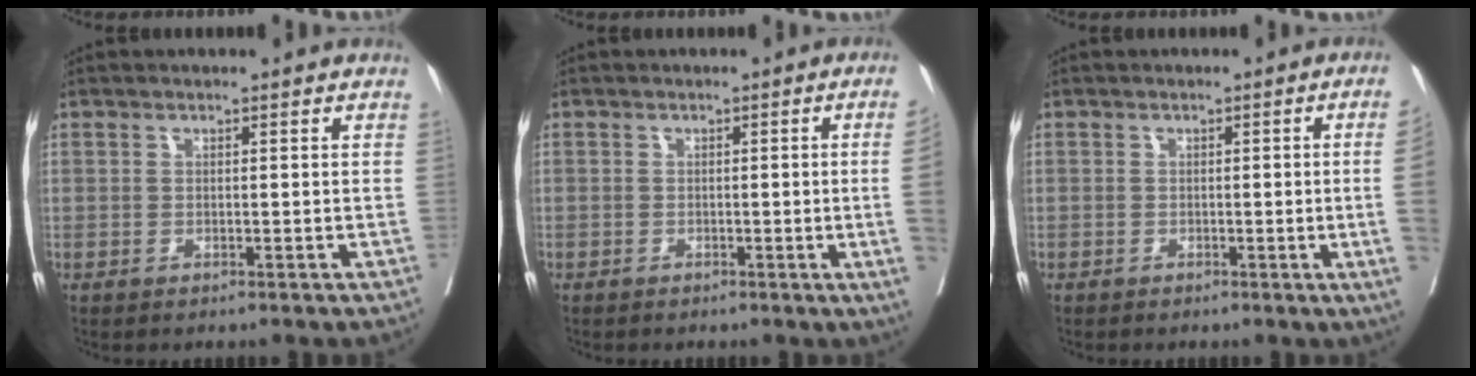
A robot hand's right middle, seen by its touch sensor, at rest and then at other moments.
{"total": 4.5, "force": [-0.7, -1.7, 4.1], "torque": [-0.047, -0.009, -0.009]}
{"total": 5.1, "force": [-0.7, -1.8, 4.7], "torque": [-0.051, -0.011, -0.008]}